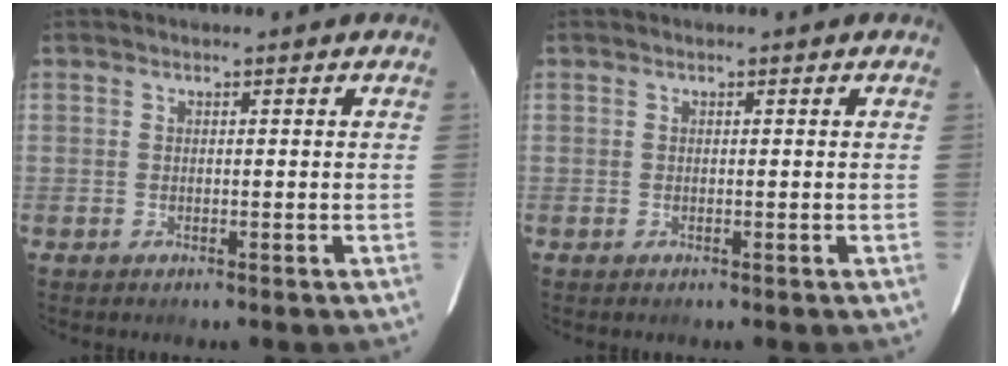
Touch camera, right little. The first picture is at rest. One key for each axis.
{"total": 0.0}